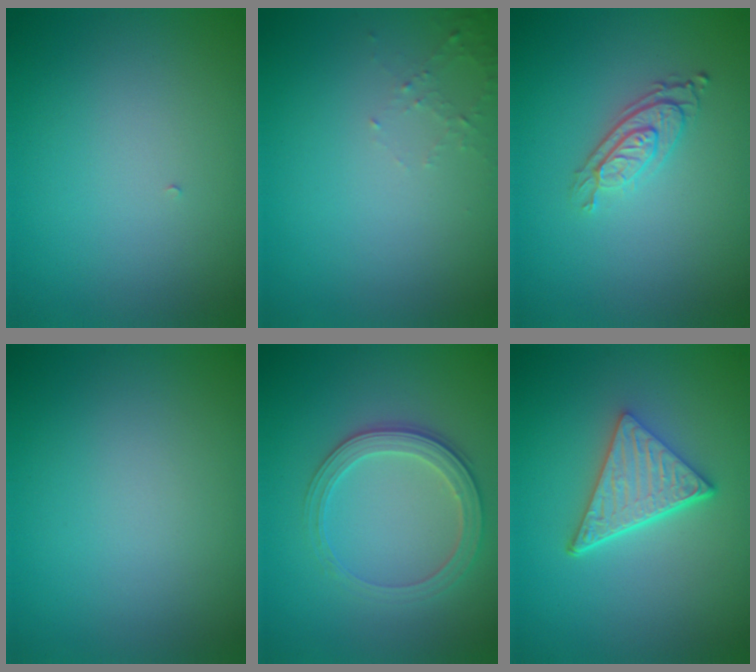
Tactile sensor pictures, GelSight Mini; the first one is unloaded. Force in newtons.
{"total": 1.1, "press": 1.0, "slide": 0.4}
{"total": 2.8, "press": 2.0, "slide": 1.8}
{"total": 0.0}
{"total": 2.9, "press": 2.8, "slide": 0.7}
{"total": 5.2, "press": 3.6, "slide": 3.7}